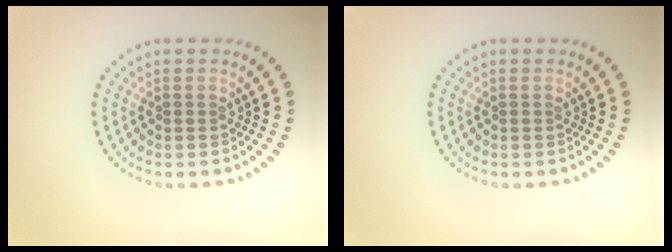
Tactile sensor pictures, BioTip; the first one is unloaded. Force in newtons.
{"total": 0.0}